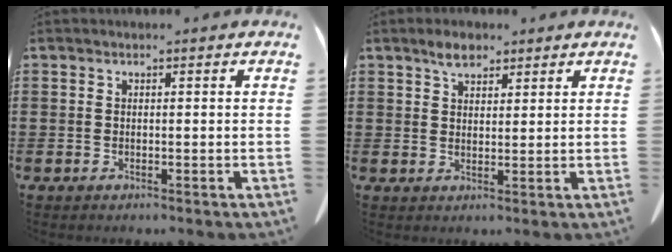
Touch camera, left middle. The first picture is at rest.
{"total": 3.4, "force": [2.6, 1.4, 1.6], "torque": [-0.028, 0.003, 0.046]}